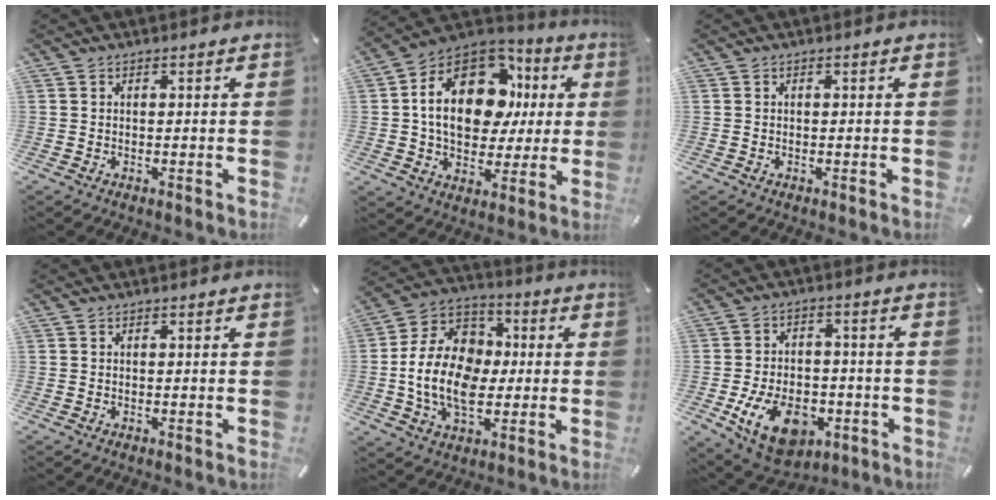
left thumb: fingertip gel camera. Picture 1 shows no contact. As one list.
[{"total": 20.7, "force": [4.3, 14.5, 14.1], "torque": [-0.239, -0.007, 0.076]}, {"total": 0.0}, {"total": 0.0}, {"total": 16.6, "force": [-2.5, 12.4, 10.7], "torque": [-0.231, 0.019, -0.047]}, {"total": 14.3, "force": [-5.4, 9.2, 9.5], "torque": [-0.174, 0.023, -0.090]}]